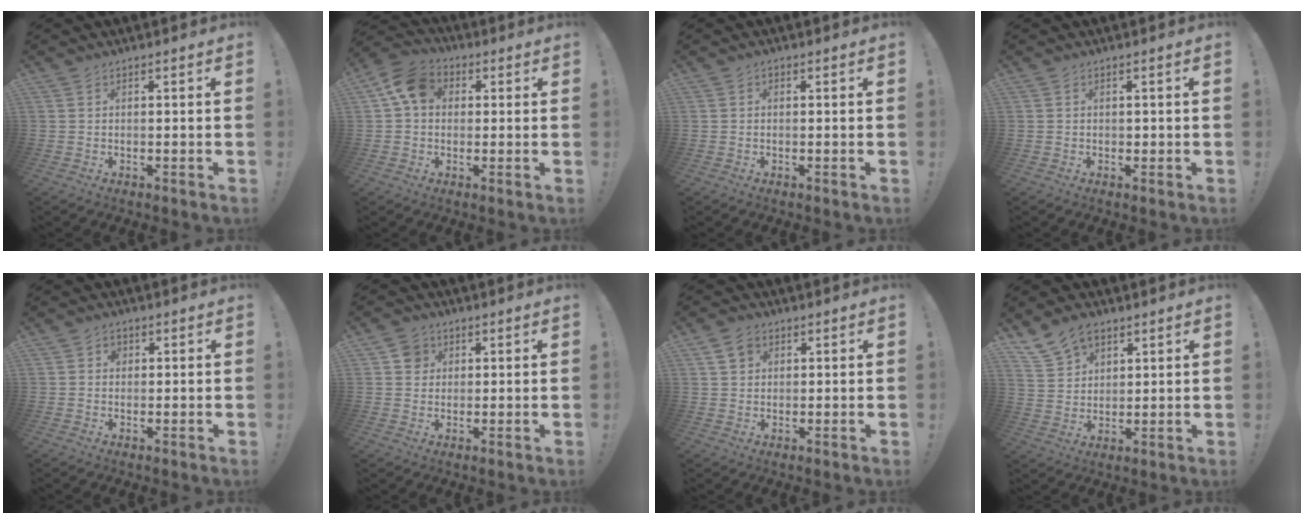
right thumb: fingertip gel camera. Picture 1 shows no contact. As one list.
[{"total": 10.0, "force": [2.6, 7.7, 5.9], "torque": [-0.094, 0.006, 0.053]}, {"total": 0.7, "force": [-0.3, 0.6, 0.3], "torque": [-0.011, 0.005, -0.005]}, {"total": 0.7, "force": [0.0, 0.7, 0.1], "torque": [-0.002, 0.001, 0.001]}, {"total": 2.2, "force": [0.5, 1.9, 0.9], "torque": [-0.014, 0.001, 0.007]}, {"total": 5.0, "force": [1.7, 4.6, 1.2], "torque": [-0.015, 0.005, 0.034]}, {"total": 5.0, "force": [2.2, 3.8, 2.3], "torque": [-0.034, 0.002, 0.043]}, {"total": 9.4, "force": [6.6, 6.1, 2.9], "torque": [-0.055, -0.033, 0.132]}]